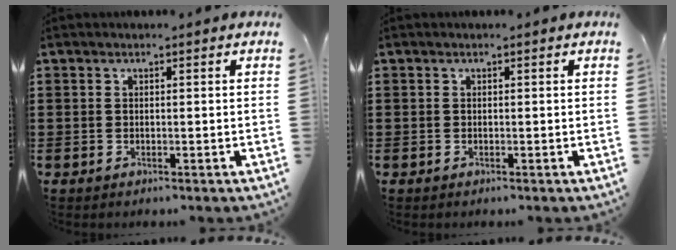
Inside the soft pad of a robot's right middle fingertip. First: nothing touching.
{"total": 0.0}